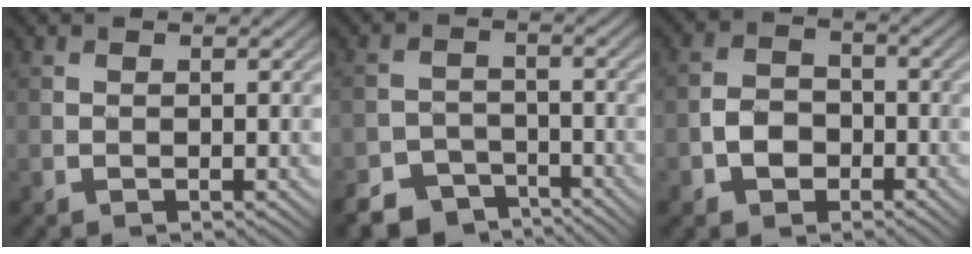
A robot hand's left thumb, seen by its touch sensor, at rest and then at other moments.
{"total": 6.7, "force": [-5.3, 3.7, 1.8], "torque": [-0.032, -0.013, -0.091]}
{"total": 4.0, "force": [-1.8, 2.9, 1.9], "torque": [-0.037, 0.002, -0.040]}